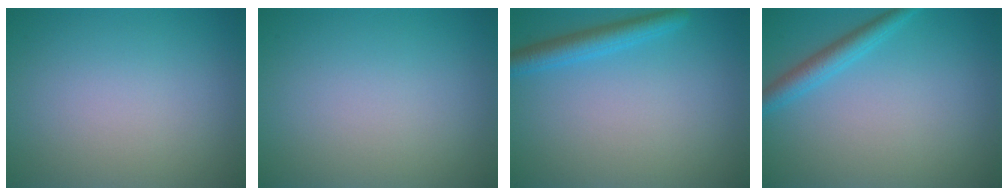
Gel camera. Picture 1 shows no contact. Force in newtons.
{"total": 0.0}
{"total": 2.8, "press": 2.8, "slide": 0.1}
{"total": 2.4, "press": 2.4, "slide": 0.1}